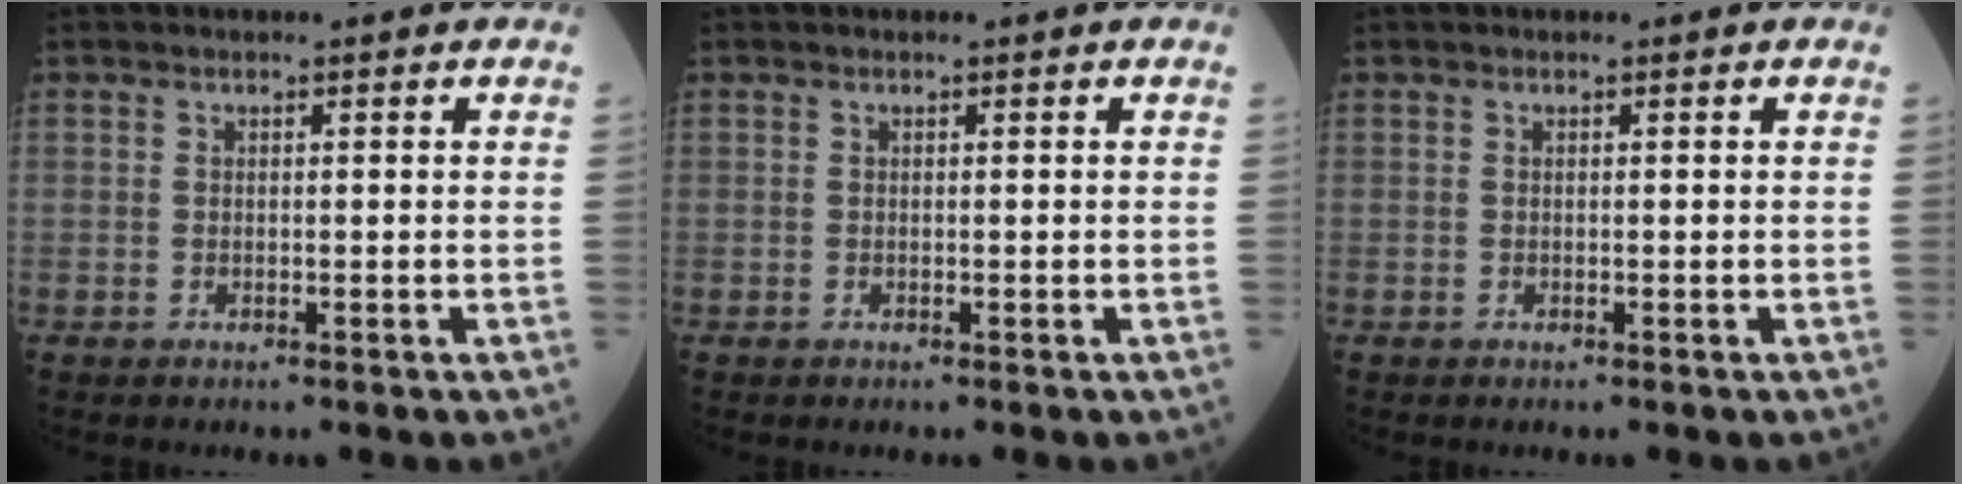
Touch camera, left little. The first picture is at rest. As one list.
[{"total": 0.0}, {"total": 0.0}]